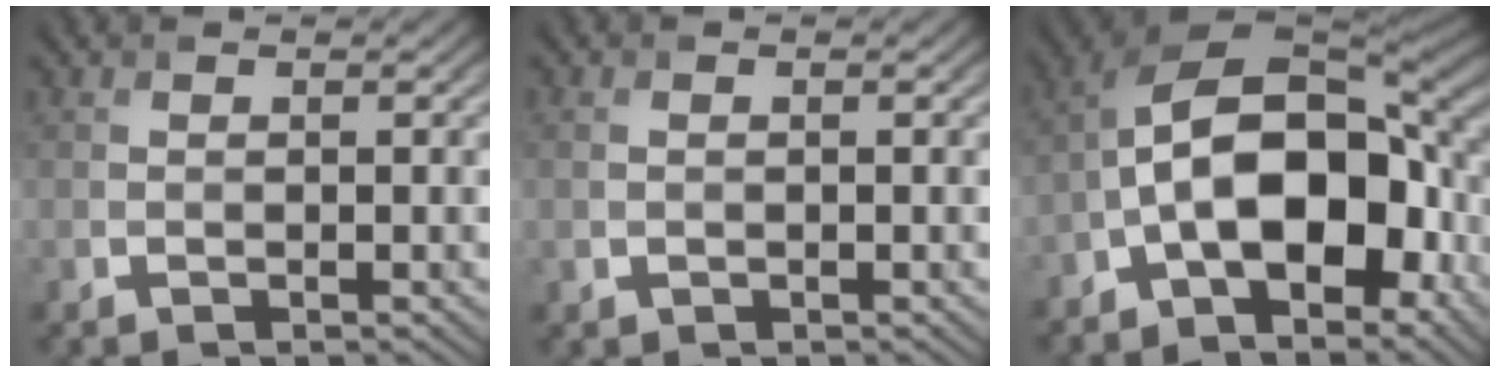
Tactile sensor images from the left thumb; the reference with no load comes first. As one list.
[{"total": 1.1, "force": [0.0, 1.0, 0.5], "torque": [-0.013, -0.004, 0.002]}, {"total": 16.4, "force": [-4.2, 8.5, 13.4], "torque": [-0.222, -0.002, -0.085]}]